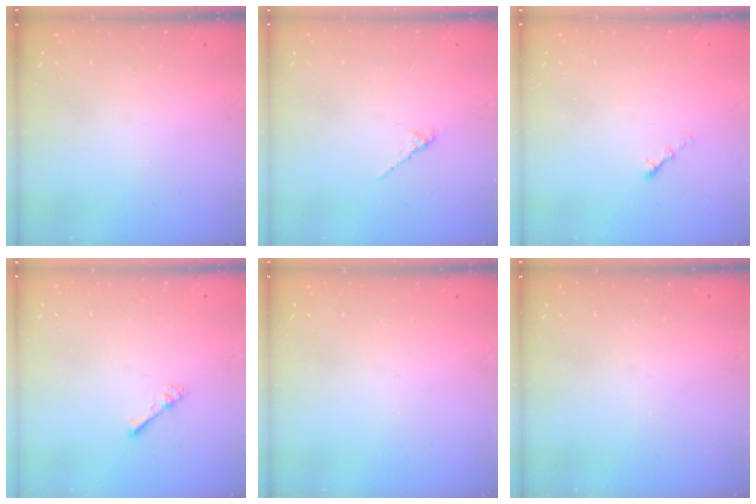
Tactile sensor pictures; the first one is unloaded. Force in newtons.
{"total": 1.6, "press": 1.5, "slide": 0.5}
{"total": 1.1, "press": 1.0, "slide": 0.5}
{"total": 1.0, "press": 1.0, "slide": 0.3}
{"total": 0.0}
{"total": 0.0}